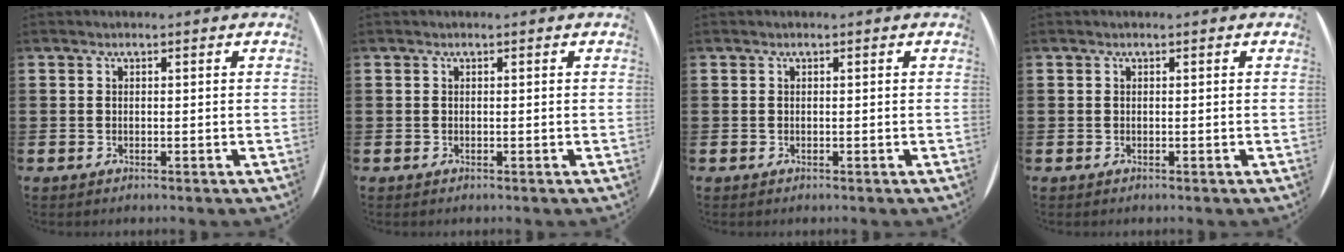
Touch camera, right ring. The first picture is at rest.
{"total": 0.0}
{"total": 0.0}
{"total": 0.0}